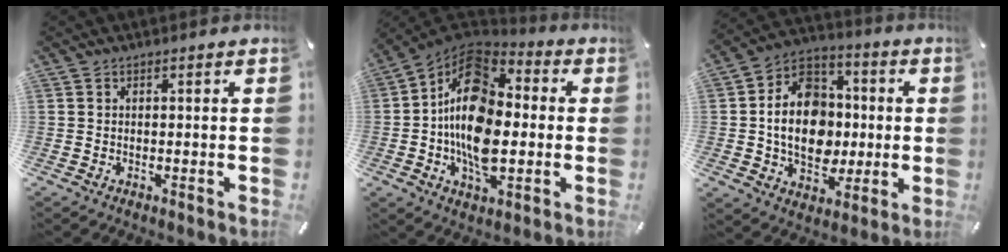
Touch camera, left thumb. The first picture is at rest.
{"total": 18.0, "force": [-1.8, 11.6, 13.6], "torque": [-0.268, 0.003, -0.041]}
{"total": 16.0, "force": [-1.8, 13.0, 9.1], "torque": [-0.177, 0.018, -0.030]}